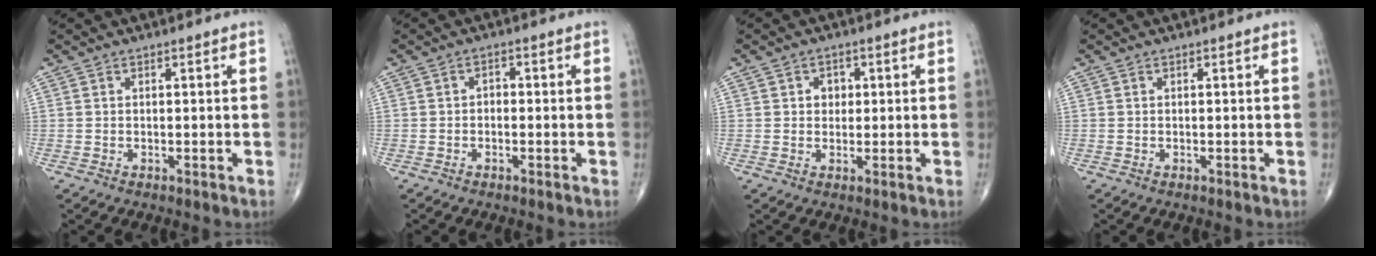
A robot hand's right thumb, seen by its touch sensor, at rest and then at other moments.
{"total": 1.4, "force": [-0.3, 1.0, 0.9], "torque": [-0.007, 0.006, -0.011]}
{"total": 2.8, "force": [0.6, 2.3, 1.4], "torque": [-0.003, 0.001, 0.006]}
{"total": 0.0}